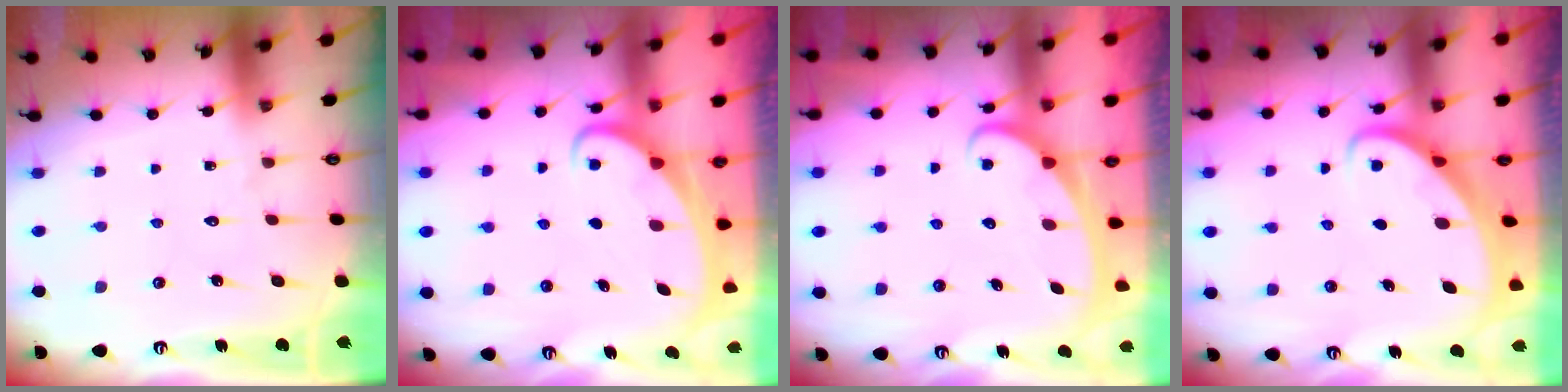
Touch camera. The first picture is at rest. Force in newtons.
{"total": 2.4, "press": 2.3, "slide": 0.3}
{"total": 2.3, "press": 2.3, "slide": 0.4}
{"total": 2.2, "press": 2.2, "slide": 0.3}